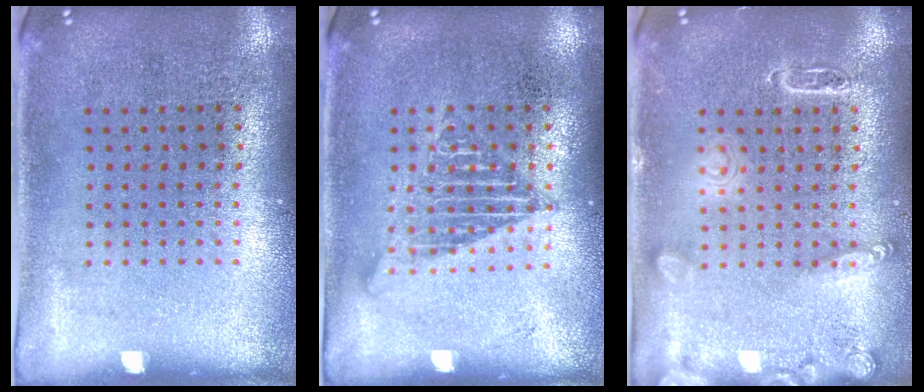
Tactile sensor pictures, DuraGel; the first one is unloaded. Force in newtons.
{"total": 1.1, "press": 1.1, "slide": 0.1}
{"total": 2.5, "press": 2.5, "slide": 0.3}